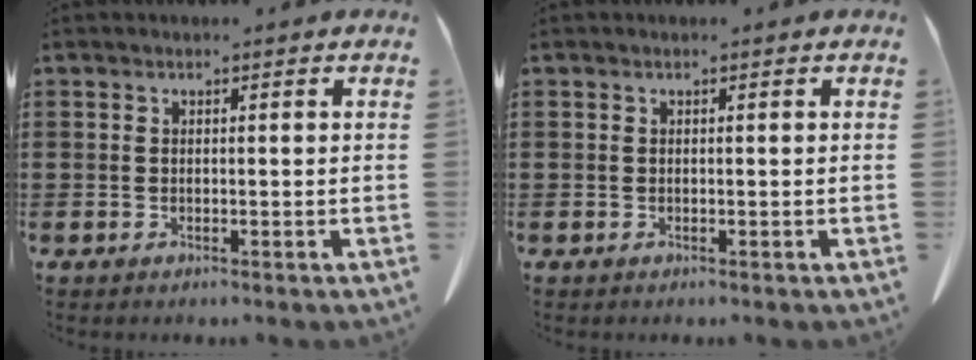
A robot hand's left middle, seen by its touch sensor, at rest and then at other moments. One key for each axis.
{"total": 0.0}